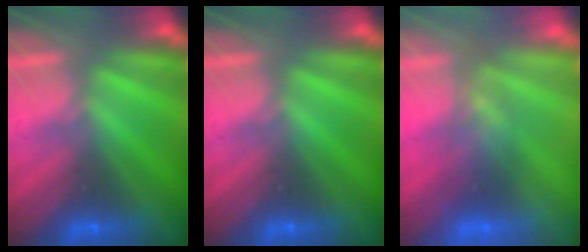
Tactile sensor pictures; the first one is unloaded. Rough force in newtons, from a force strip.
{"total": 0.0}
{"total": 2.5}